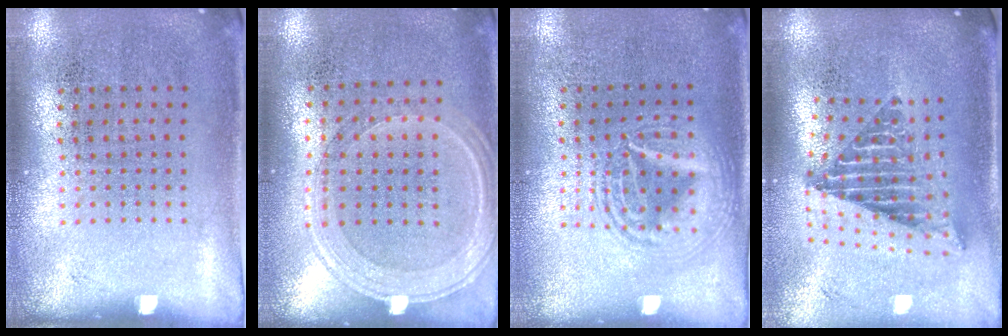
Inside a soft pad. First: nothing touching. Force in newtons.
{"total": 1.3, "press": 1.3, "slide": 0.3}
{"total": 2.6, "press": 2.6, "slide": 0.3}
{"total": 2.5, "press": 1.7, "slide": 1.9}